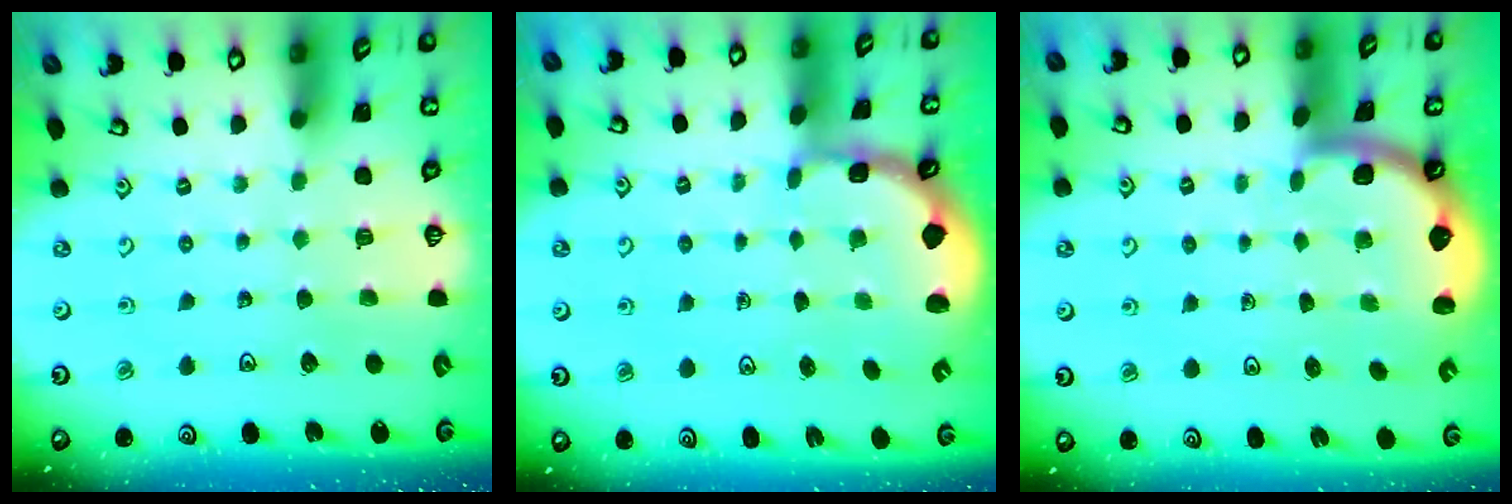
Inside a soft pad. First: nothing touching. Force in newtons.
{"total": 1.2, "press": 1.1, "slide": 0.4}
{"total": 1.4, "press": 1.4, "slide": 0.1}